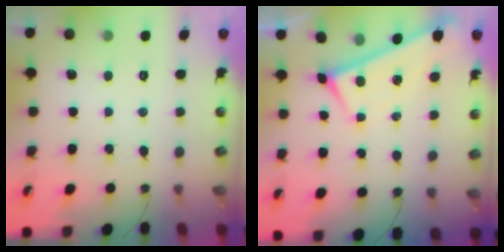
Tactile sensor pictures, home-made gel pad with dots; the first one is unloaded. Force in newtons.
{"total": 0.0}